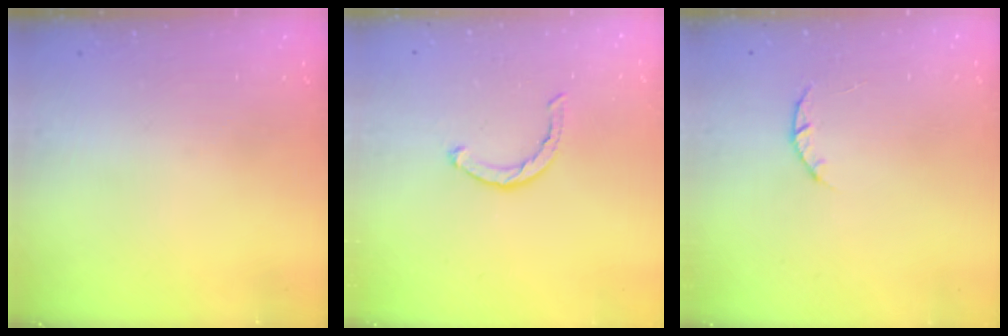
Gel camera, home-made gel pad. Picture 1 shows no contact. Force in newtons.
{"total": 2.1, "press": 2.1, "slide": 0.3}
{"total": 3.0, "press": 3.0, "slide": 0.4}